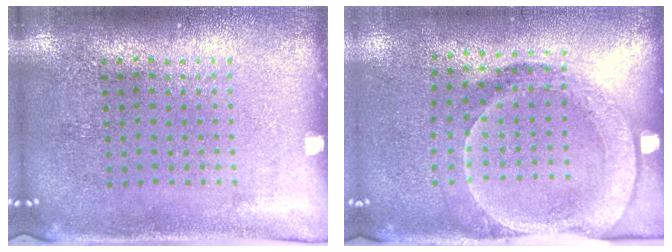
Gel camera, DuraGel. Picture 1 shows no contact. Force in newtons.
{"total": 1.8, "press": 1.5, "slide": 1.1}